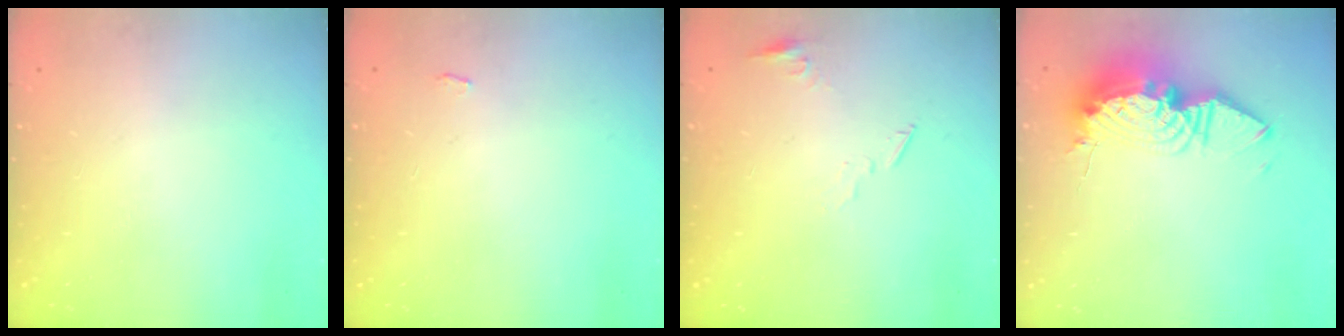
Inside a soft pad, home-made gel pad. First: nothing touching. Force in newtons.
{"total": 2.8, "press": 2.8, "slide": 0.3}
{"total": 5.5, "press": 5.4, "slide": 0.5}
{"total": 16.1, "press": 16.1, "slide": 1.3}